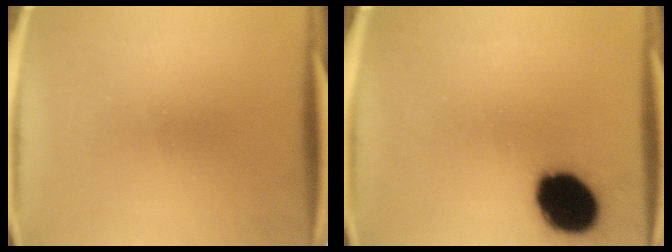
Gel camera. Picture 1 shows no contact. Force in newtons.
{"total": 16.2}